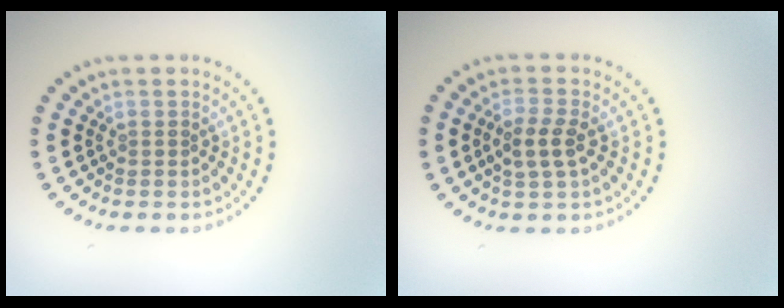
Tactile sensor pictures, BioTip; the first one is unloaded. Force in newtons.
{"total": 2.5, "press": 2.4, "slide": 0.7}